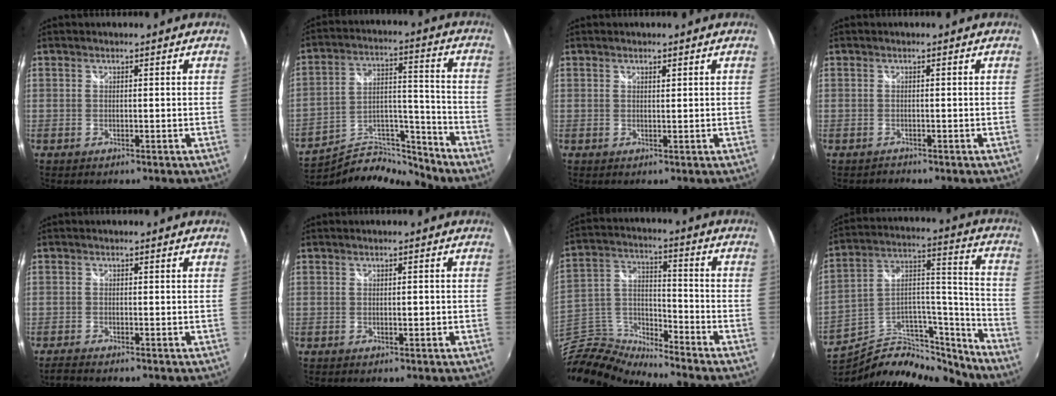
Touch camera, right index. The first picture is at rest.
{"total": 10.6, "force": [-10.3, 1.6, 1.9], "torque": [-0.022, 0.032, -0.186]}
{"total": 0.7, "force": [0.5, 0.1, 0.4], "torque": [-0.005, 0.001, 0.009]}
{"total": 1.0, "force": [-0.9, 0.2, -0.4], "torque": [0.005, -0.003, -0.015]}
{"total": 2.2, "force": [-2.1, 0.2, 0.6], "torque": [-0.018, -0.014, -0.040]}
{"total": 1.3, "force": [-0.3, 0.5, 1.1], "torque": [-0.018, 0.004, -0.004]}
{"total": 10.5, "force": [-9.8, 2.5, 2.6], "torque": [-0.076, 0.015, -0.210]}
{"total": 19.1, "force": [-16.9, 6.2, 6.5], "torque": [-0.104, 0.044, -0.283]}